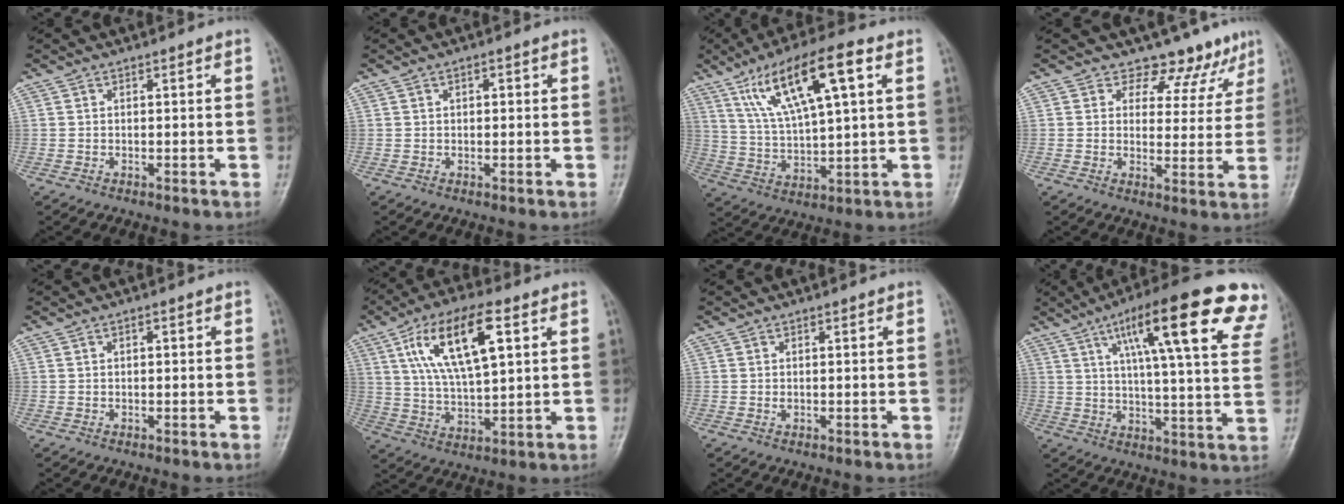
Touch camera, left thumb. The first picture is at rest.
{"total": 1.4, "force": [0.4, 0.8, 1.0], "torque": [-0.011, 0.002, 0.005]}
{"total": 16.6, "force": [7.2, 4.7, 14.2], "torque": [-0.245, -0.004, 0.132]}
{"total": 9.0, "force": [7.4, 5.1, 0.9], "torque": [0.032, -0.043, 0.078]}
{"total": 0.8, "force": [0.2, 0.4, 0.7], "torque": [-0.008, 0.002, 0.003]}
{"total": 16.0, "force": [6.0, 6.2, 13.4], "torque": [-0.232, -0.006, 0.109]}
{"total": 0.5, "force": [0.1, 0.4, 0.3], "torque": [-0.003, 0.000, 0.002]}
{"total": 25.4, "force": [13.2, 5.4, 21.1], "torque": [-0.290, -0.018, 0.178]}